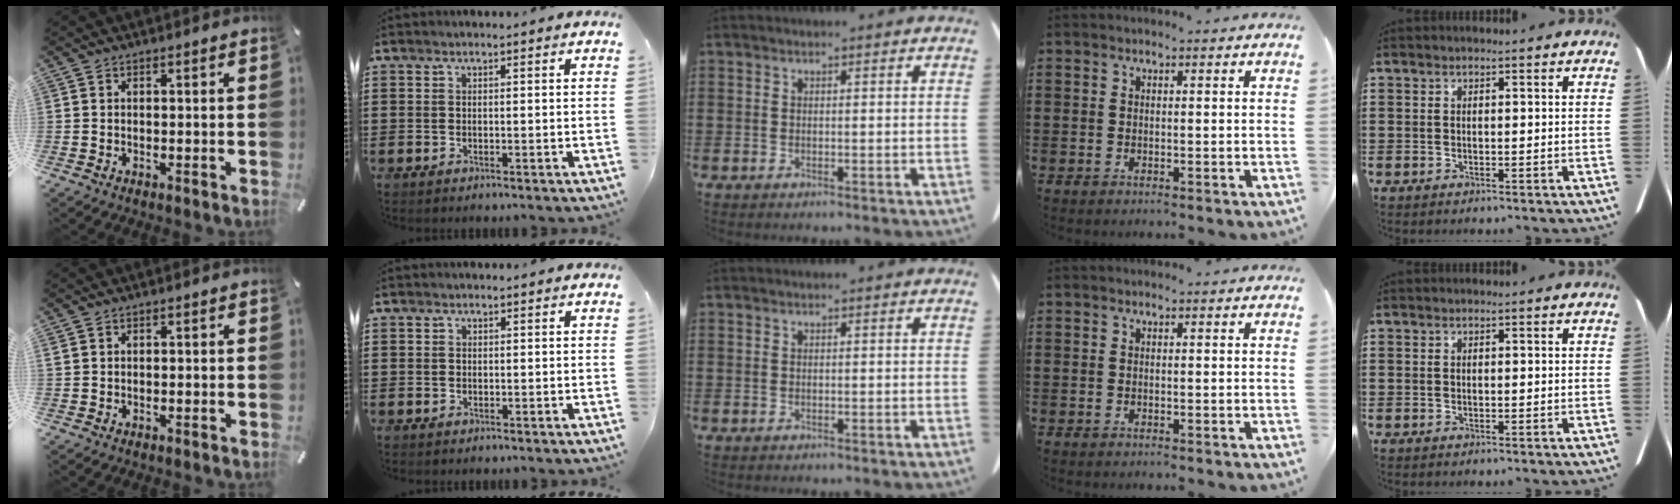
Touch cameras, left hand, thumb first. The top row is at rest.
{"thumb": {"total": 0.7, "force": [0.0, 0.5, 0.4], "torque": [-0.007, 0.002, -0.001]}, "index": {"total": 0.7, "force": [0.0, 0.7, 0.0], "torque": [-0.003, 0.005, 0.000]}}